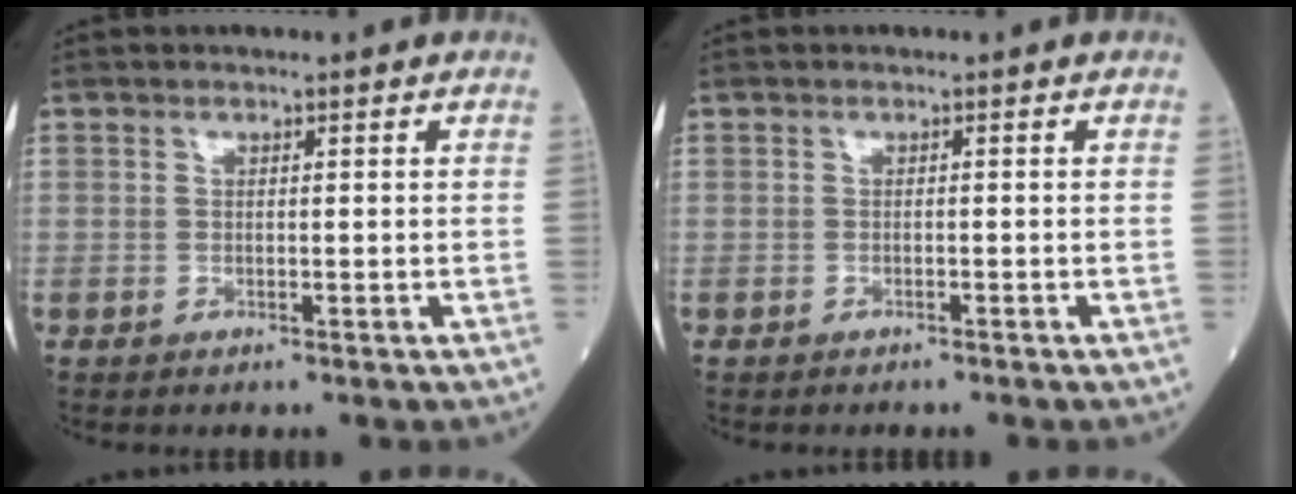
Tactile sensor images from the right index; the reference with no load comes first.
{"total": 0.0}